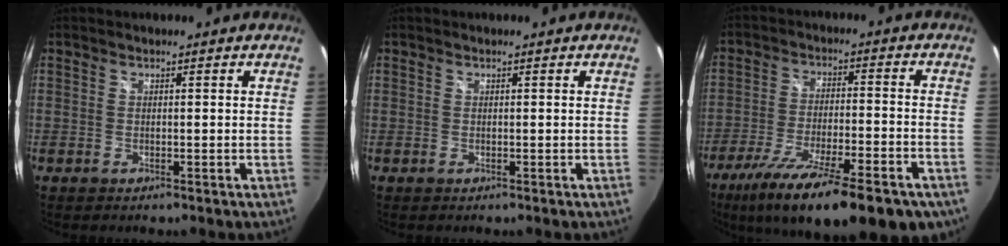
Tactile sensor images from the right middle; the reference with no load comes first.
{"total": 0.0}
{"total": 23.0, "force": [-15.9, 6.2, 15.4], "torque": [-0.264, -0.057, -0.238]}